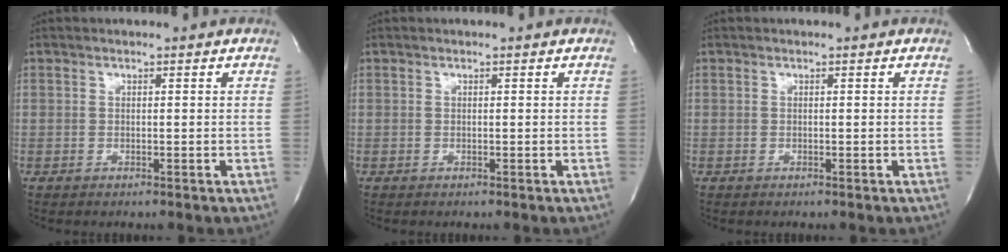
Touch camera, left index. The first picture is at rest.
{"total": 0.0}
{"total": 0.0}